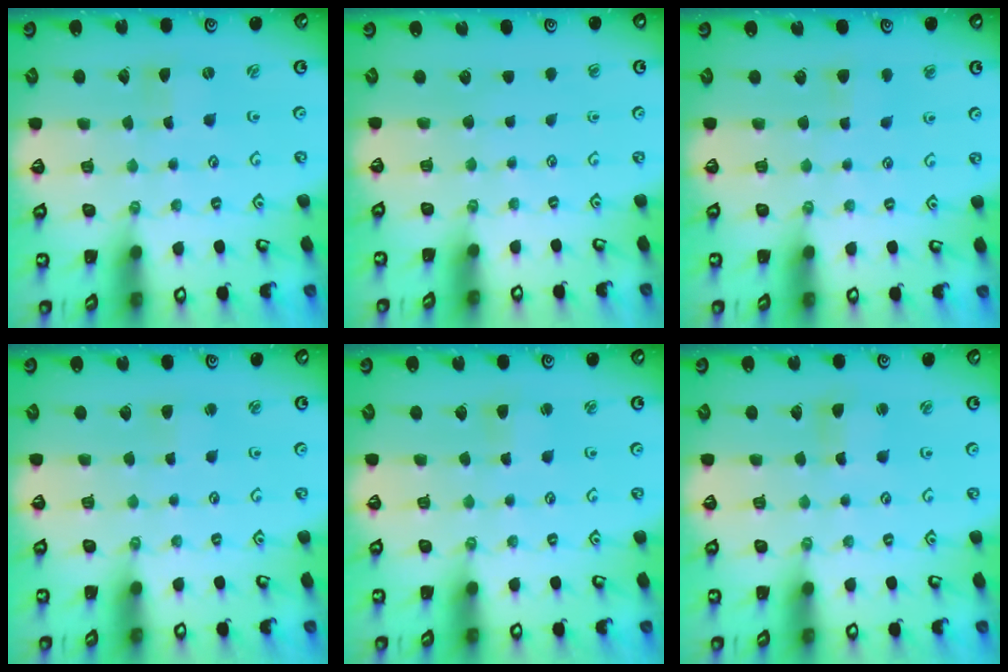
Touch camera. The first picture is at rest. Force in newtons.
{"total": 0.0}
{"total": 3.7, "press": 3.7, "slide": 0.6}
{"total": 1.2, "press": 1.2, "slide": 0.2}
{"total": 2.9, "press": 2.9, "slide": 0.4}
{"total": 2.2, "press": 2.2, "slide": 0.3}